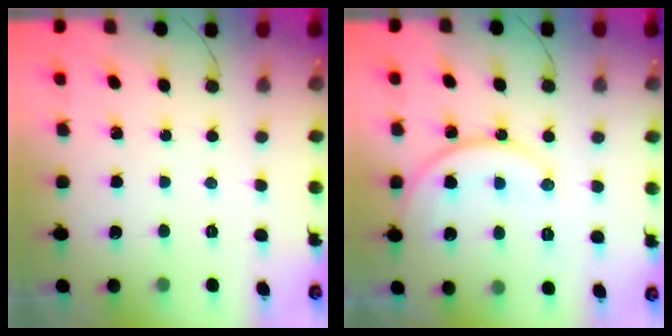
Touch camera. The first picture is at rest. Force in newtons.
{"total": 12.5, "press": 12.5, "slide": 1.2}